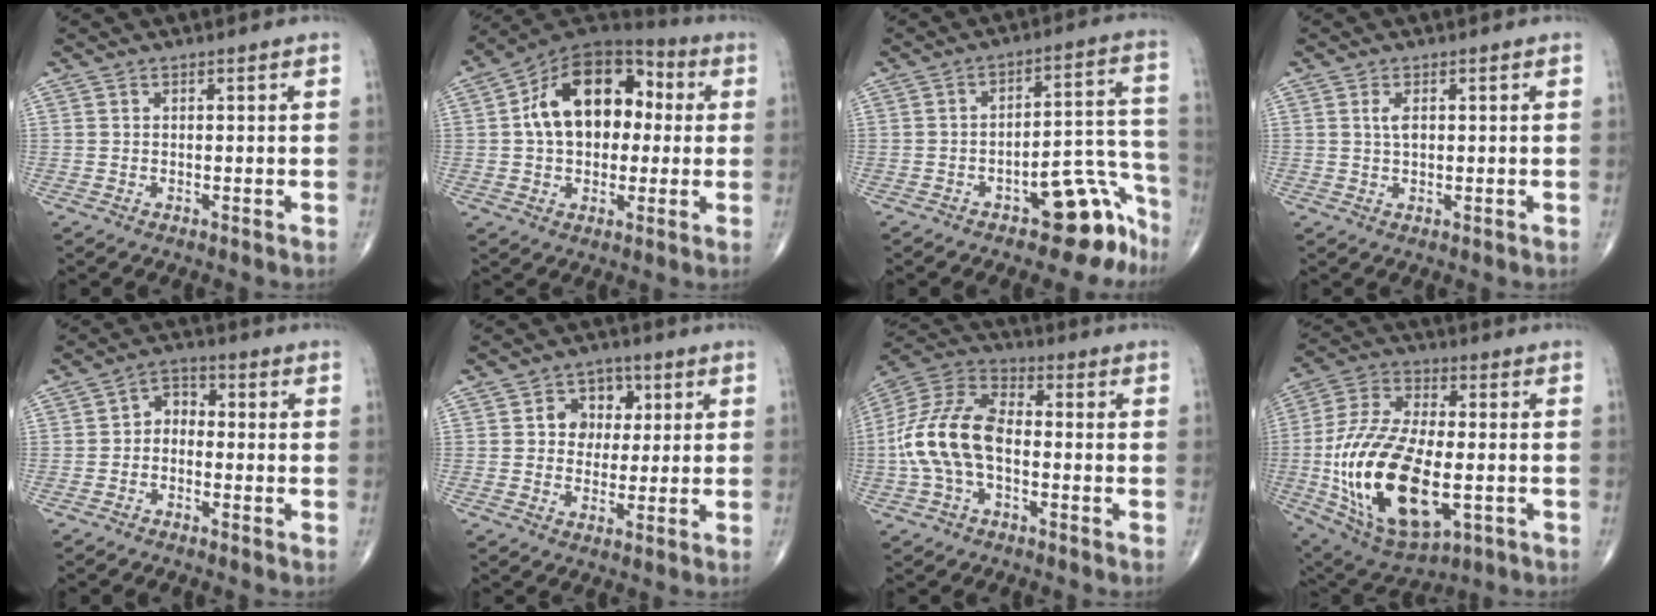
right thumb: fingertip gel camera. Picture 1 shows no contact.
{"total": 18.8, "force": [2.3, 12.5, 13.8], "torque": [-0.187, 0.035, 0.031]}
{"total": 12.3, "force": [-8.0, 5.5, 7.5], "torque": [-0.031, 0.108, -0.109]}
{"total": 2.2, "force": [0.6, 1.0, 1.9], "torque": [-0.037, -0.004, 0.010]}
{"total": 4.2, "force": [-0.9, 3.2, 2.6], "torque": [-0.025, 0.025, -0.034]}
{"total": 7.3, "force": [1.6, 6.1, 3.7], "torque": [-0.012, 0.002, 0.020]}
{"total": 15.0, "force": [-2.0, 8.7, 12.1], "torque": [-0.253, 0.039, -0.044]}
{"total": 25.0, "force": [-4.7, 12.4, 21.2], "torque": [-0.427, 0.001, -0.061]}